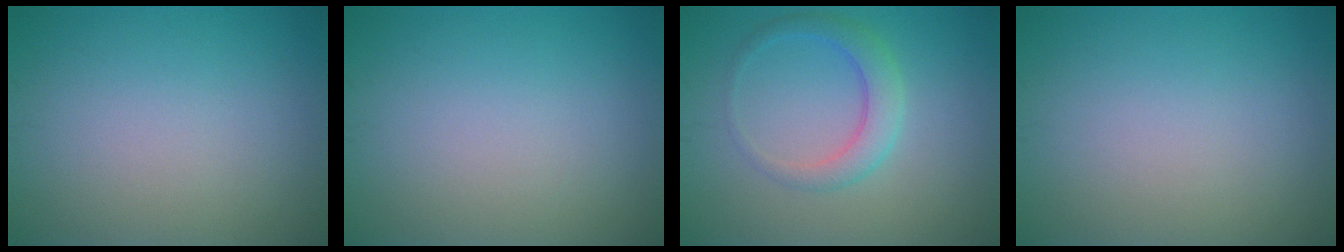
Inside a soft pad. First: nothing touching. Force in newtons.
{"total": 0.0}
{"total": 3.0, "press": 3.0, "slide": 0.1}
{"total": 0.0}